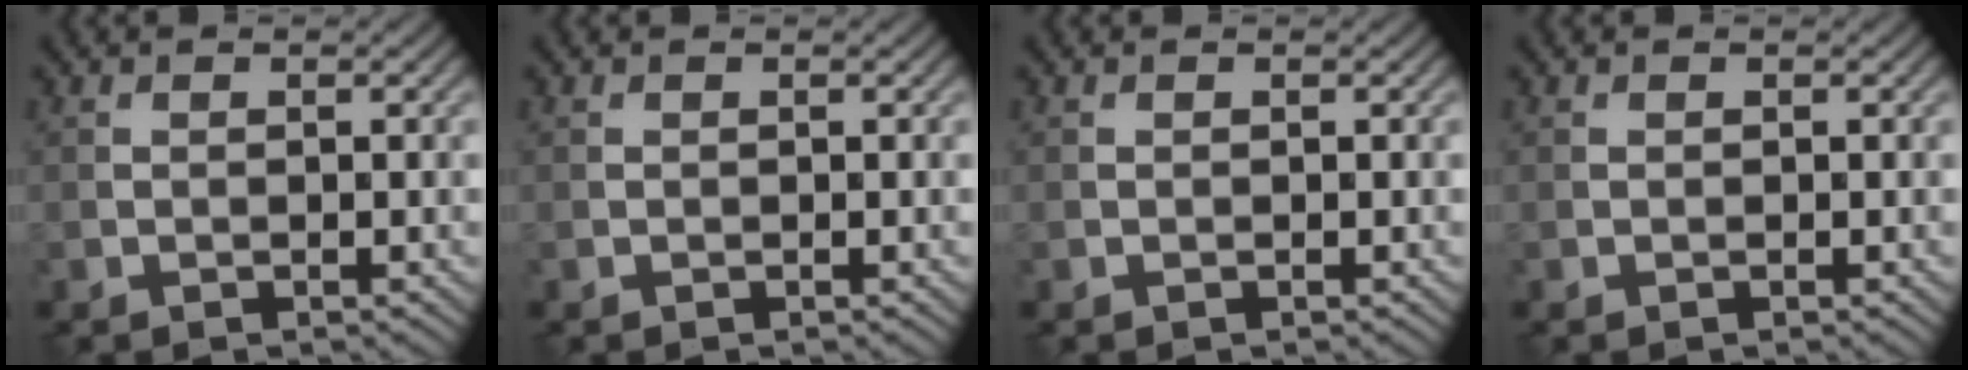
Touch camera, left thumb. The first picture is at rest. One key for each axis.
{"total": 0.0}
{"total": 0.0}
{"total": 0.0}